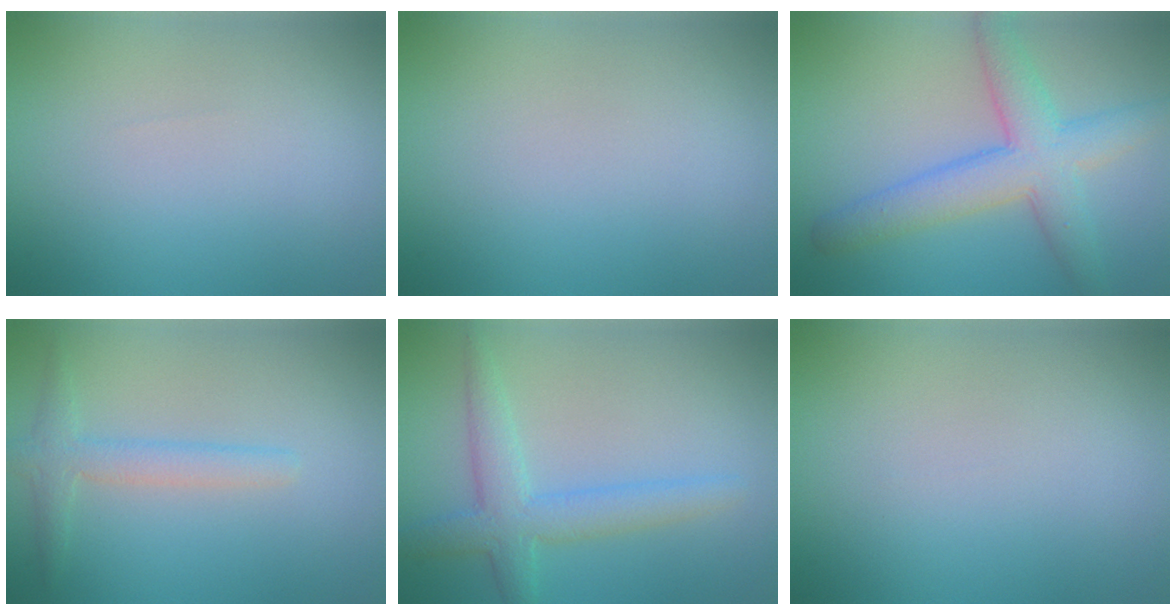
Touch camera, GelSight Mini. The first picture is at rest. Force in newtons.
{"total": 0.0}
{"total": 5.9, "press": 5.9, "slide": 0.0}
{"total": 2.4, "press": 2.4, "slide": 0.1}
{"total": 4.0, "press": 4.0, "slide": 0.1}
{"total": 0.0}